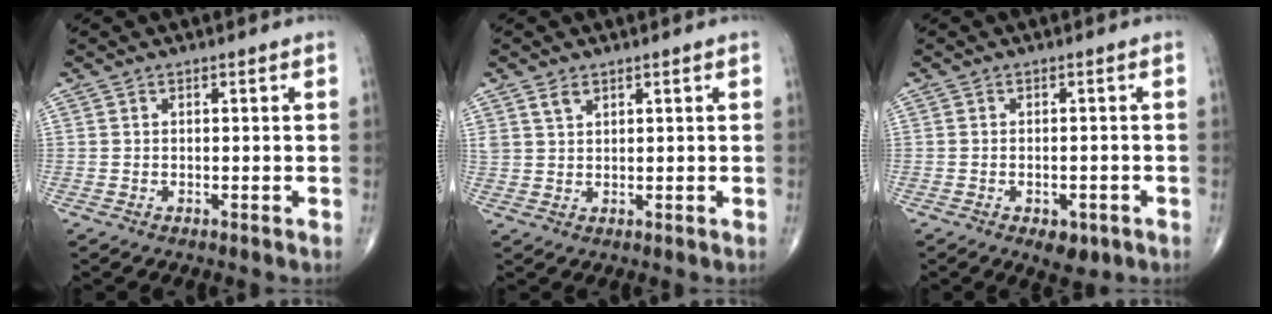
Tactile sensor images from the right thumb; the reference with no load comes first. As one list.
[{"total": 2.4, "force": [1.6, 1.4, 1.1], "torque": [-0.017, -0.006, 0.035]}, {"total": 4.4, "force": [-2.1, 2.4, 3.1], "torque": [-0.038, 0.009, -0.020]}]